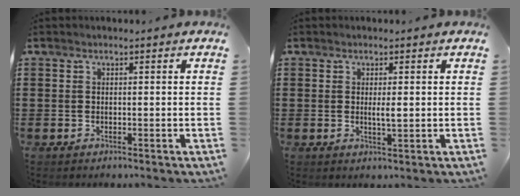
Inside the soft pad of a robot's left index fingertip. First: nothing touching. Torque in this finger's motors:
{"motor_torque": [0.55, -0.04, 0.10, 0.03]}